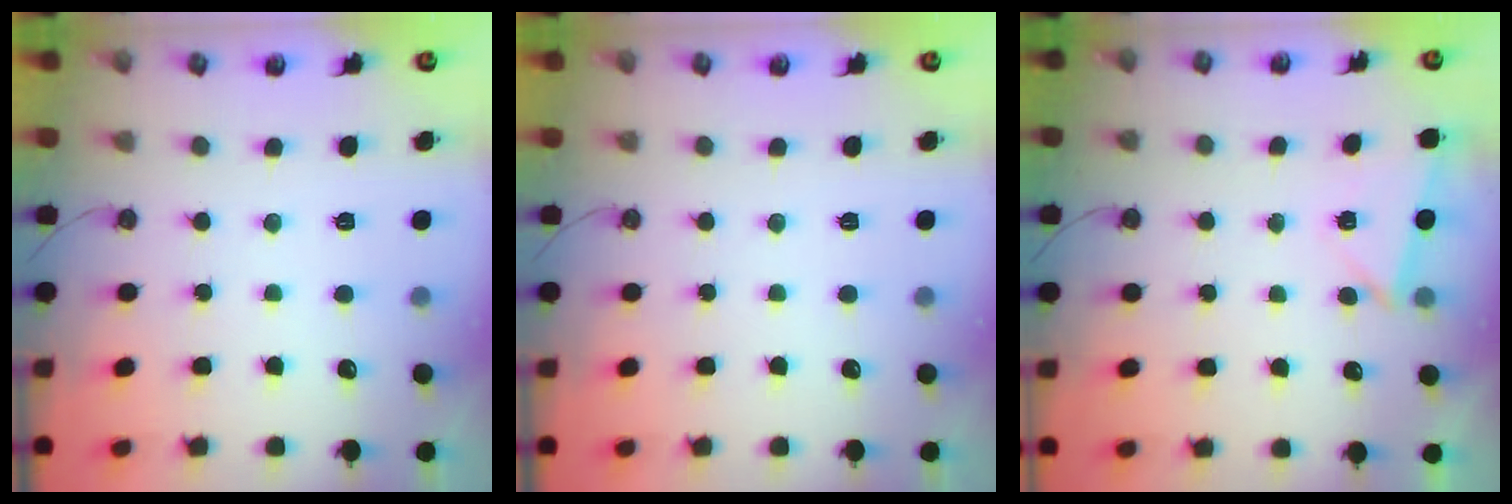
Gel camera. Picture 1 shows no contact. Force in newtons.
{"total": 0.0}
{"total": 2.7, "press": 2.5, "slide": 1.1}